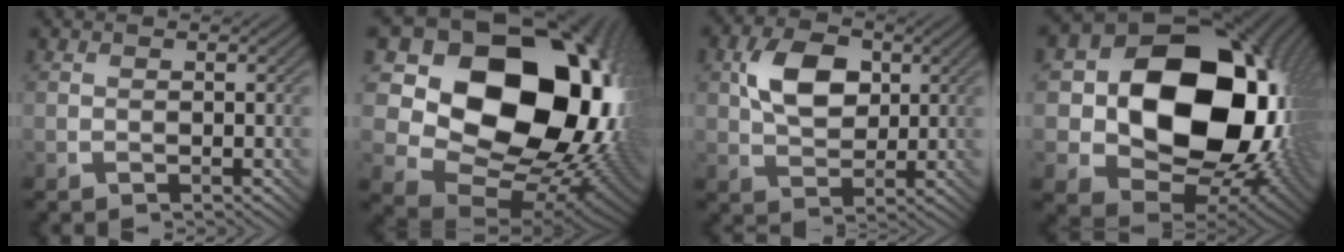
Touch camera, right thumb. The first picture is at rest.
{"total": 21.1, "force": [4.8, 16.2, 12.6], "torque": [-0.230, -0.023, 0.121]}
{"total": 7.4, "force": [1.8, 5.0, 5.2], "torque": [-0.105, 0.009, 0.031]}
{"total": 21.4, "force": [2.1, 16.3, 13.6], "torque": [-0.258, -0.043, 0.077]}